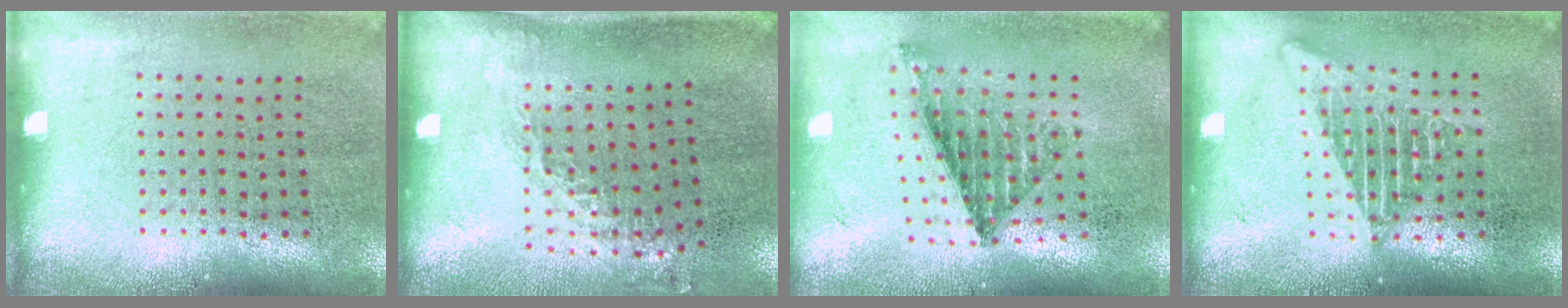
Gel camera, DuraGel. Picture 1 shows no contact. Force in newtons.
{"total": 1.2, "press": 1.0, "slide": 0.8}
{"total": 0.8, "press": 0.8, "slide": 0.2}
{"total": 2.3, "press": 2.3, "slide": 0.1}